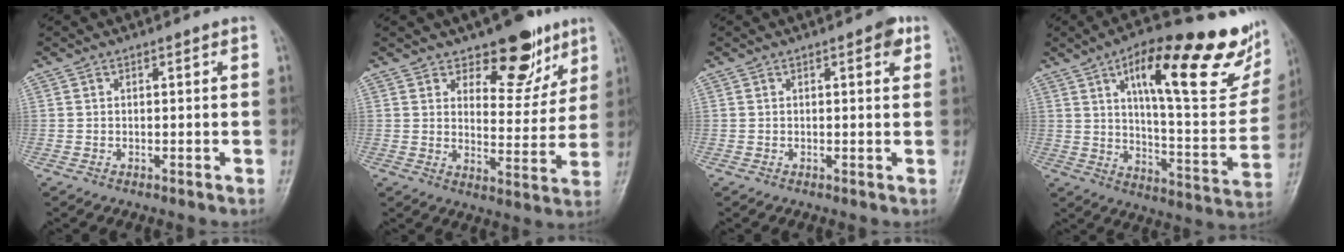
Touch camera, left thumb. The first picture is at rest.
{"total": 11.4, "force": [7.5, 5.8, 6.3], "torque": [-0.041, -0.048, 0.111]}
{"total": 2.8, "force": [1.3, 1.1, 2.2], "torque": [-0.020, -0.001, 0.011]}
{"total": 29.5, "force": [14.8, 9.1, 23.9], "torque": [-0.302, -0.032, 0.224]}